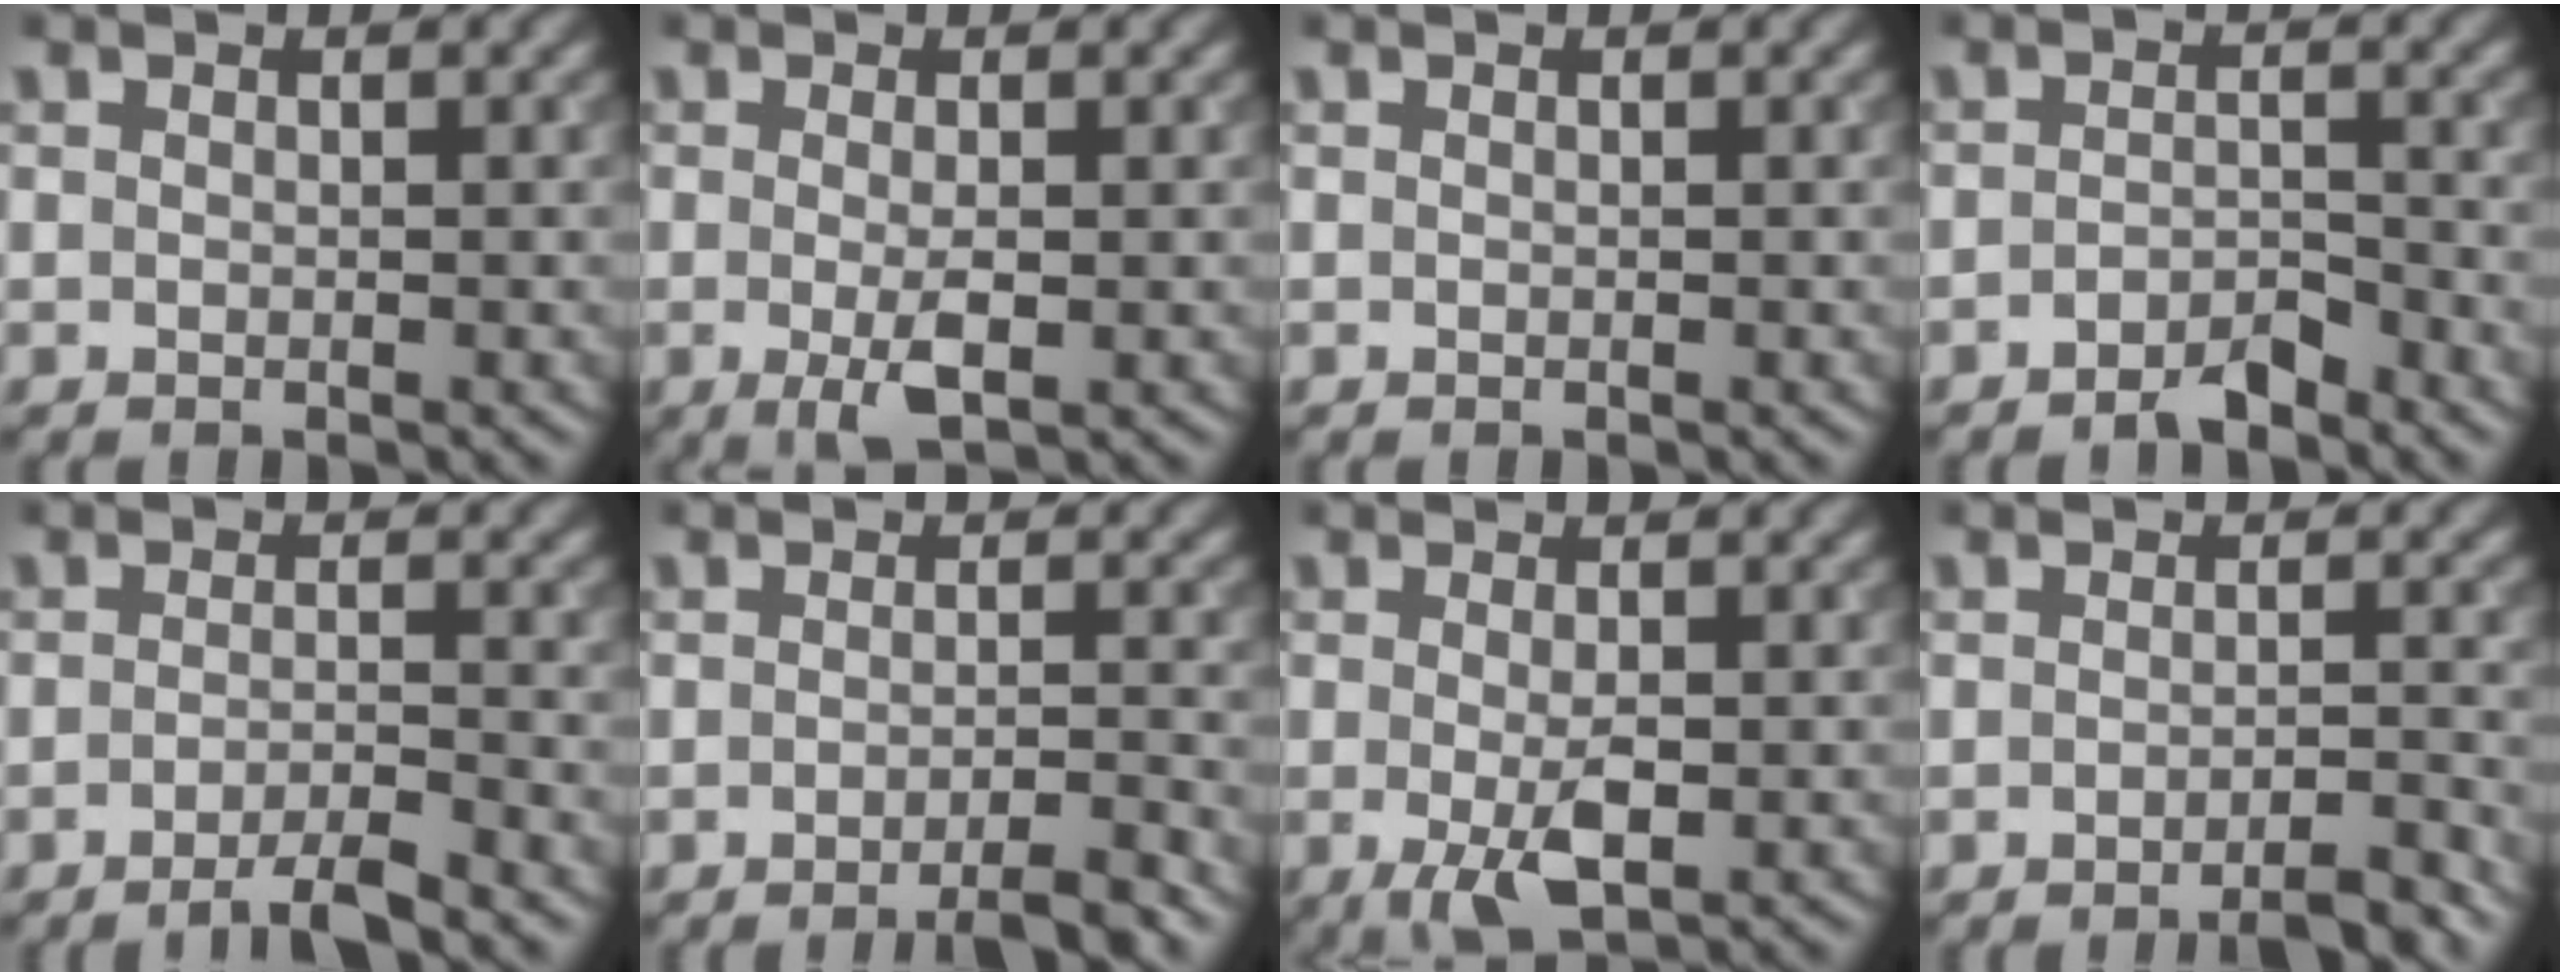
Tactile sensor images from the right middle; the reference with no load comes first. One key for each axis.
{"total": 2.7, "fx": -0.6, "fy": 0.7, "fz": 2.6, "tx": -0.052, "ty": -0.011, "tz": -0.009}
{"total": 0.0}
{"total": 2.3, "fx": -1.9, "fy": 0.6, "fz": 1.0, "tx": -0.015, "ty": 0.007, "tz": -0.035}
{"total": 3.1, "fx": -2.1, "fy": 0.5, "fz": 2.2, "tx": -0.028, "ty": 0.002, "tz": -0.048}
{"total": 3.5, "fx": -2.4, "fy": 0.6, "fz": 2.5, "tx": -0.026, "ty": 0.001, "tz": -0.044}
{"total": 3.5, "fx": -0.7, "fy": 1.1, "fz": 3.3, "tx": -0.064, "ty": -0.012, "tz": -0.011}
{"total": 3.3, "fx": -2.4, "fy": 0.6, "fz": 2.2, "tx": -0.019, "ty": 0.005, "tz": -0.041}